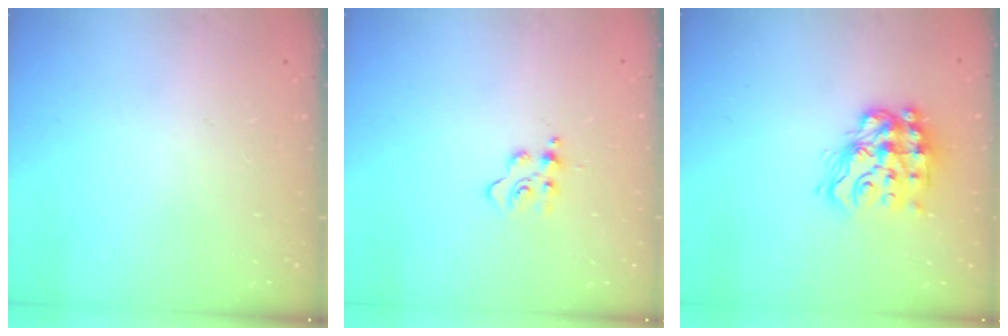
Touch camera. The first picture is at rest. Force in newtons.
{"total": 5.0, "press": 5.0, "slide": 0.5}
{"total": 15.0, "press": 14.9, "slide": 1.3}